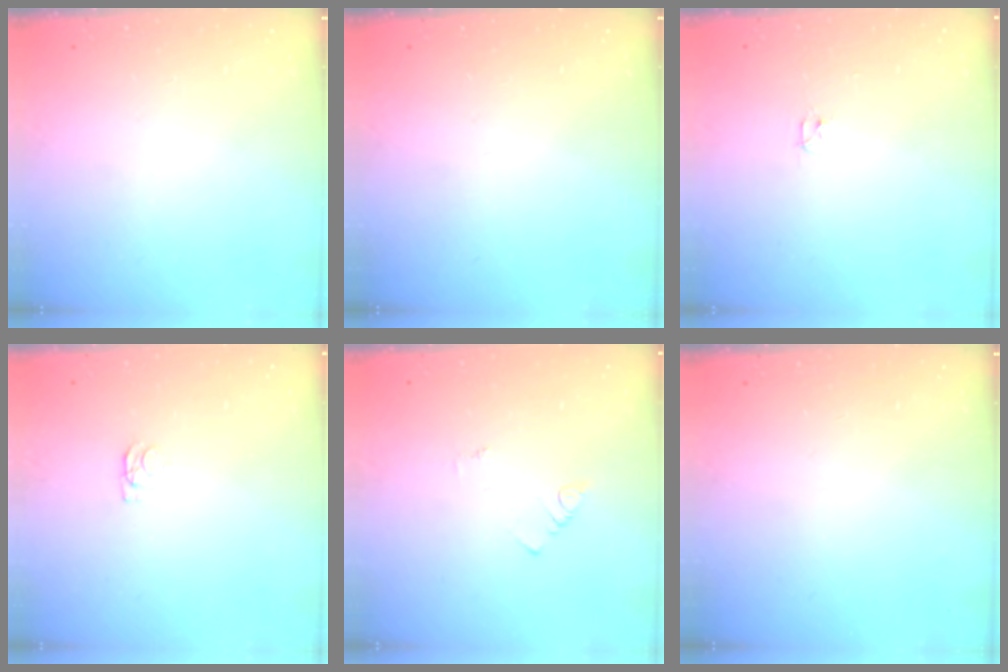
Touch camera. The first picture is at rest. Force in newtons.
{"total": 0.0}
{"total": 2.4, "press": 2.3, "slide": 0.4}
{"total": 1.2, "press": 1.1, "slide": 0.3}
{"total": 1.1, "press": 1.1, "slide": 0.3}
{"total": 0.0}